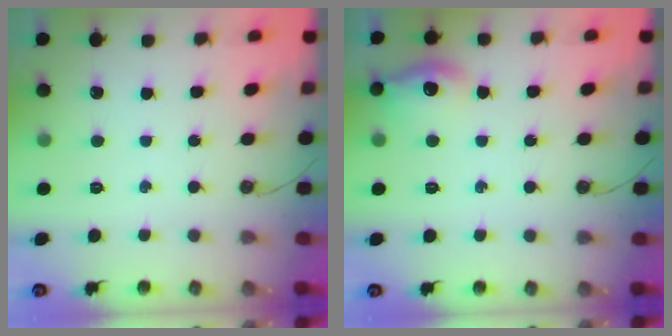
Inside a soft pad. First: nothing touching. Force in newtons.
{"total": 11.9, "press": 11.8, "slide": 1.0}